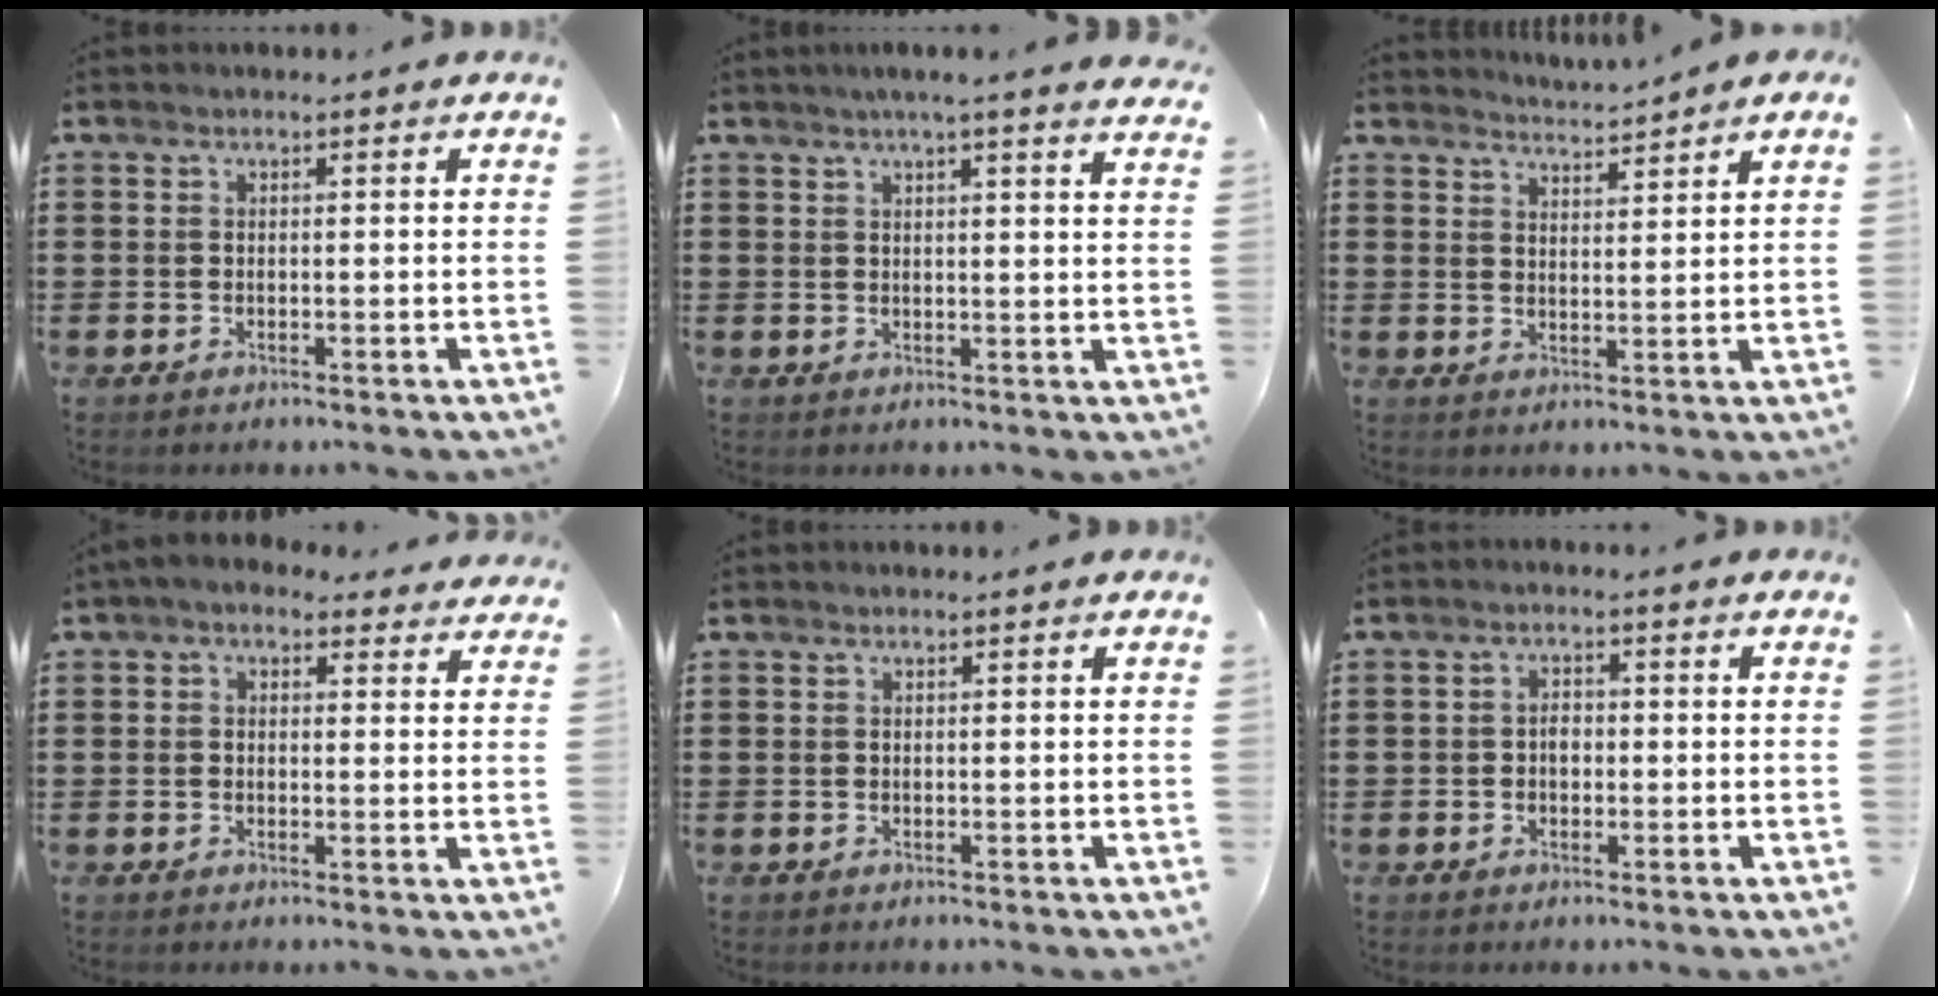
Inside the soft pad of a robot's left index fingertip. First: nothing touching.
{"total": 3.2, "force": [2.8, -0.7, 1.5], "torque": [-0.035, -0.006, 0.049]}
{"total": 3.1, "force": [3.1, -0.7, -0.1], "torque": [-0.009, -0.017, 0.055]}
{"total": 2.7, "force": [1.9, 1.6, 1.2], "torque": [-0.030, 0.002, 0.033]}
{"total": 0.0}
{"total": 1.9, "force": [-0.3, 1.4, 1.3], "torque": [-0.026, 0.005, -0.008]}